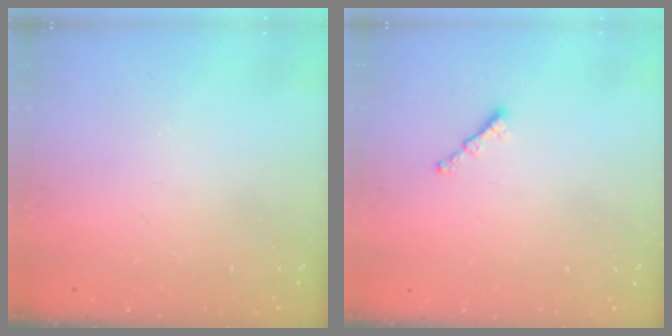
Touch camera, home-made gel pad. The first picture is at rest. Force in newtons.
{"total": 0.7, "press": 0.6, "slide": 0.4}